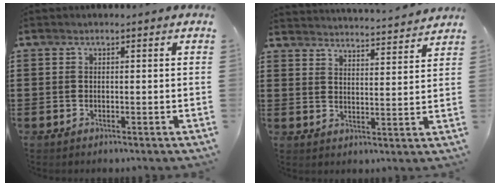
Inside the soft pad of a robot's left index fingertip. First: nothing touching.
{"total": 3.6, "force": [3.6, -0.6, -0.5], "torque": [-0.009, -0.031, 0.059]}